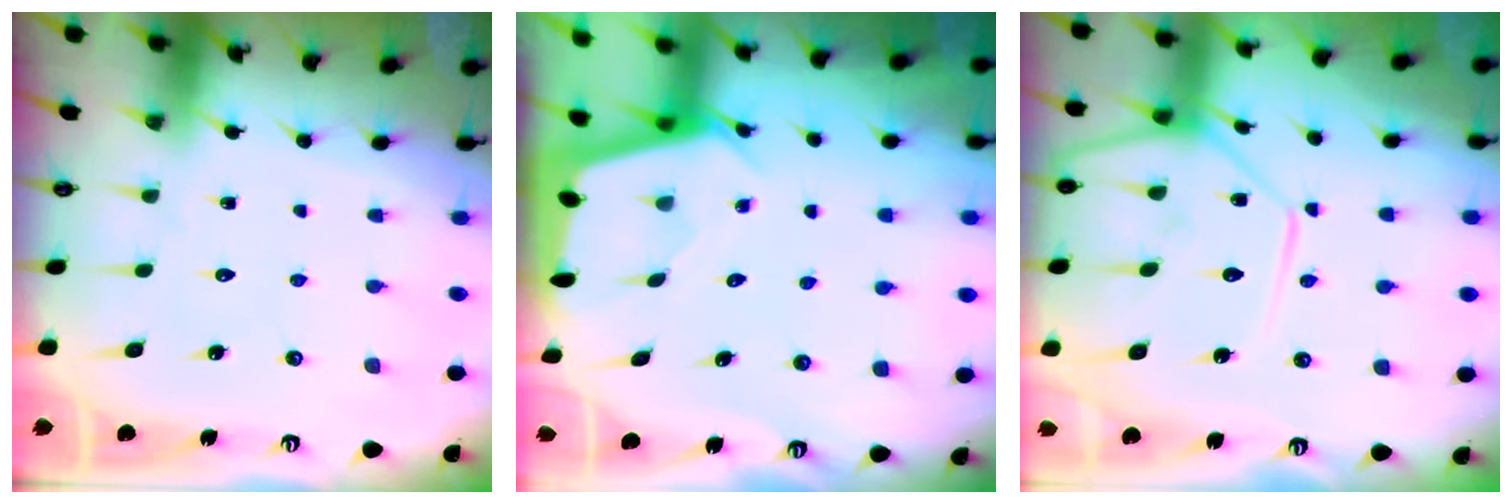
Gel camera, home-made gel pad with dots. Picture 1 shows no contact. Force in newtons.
{"total": 2.5, "press": 2.5, "slide": 0.2}
{"total": 12.1, "press": 12.1, "slide": 1.2}